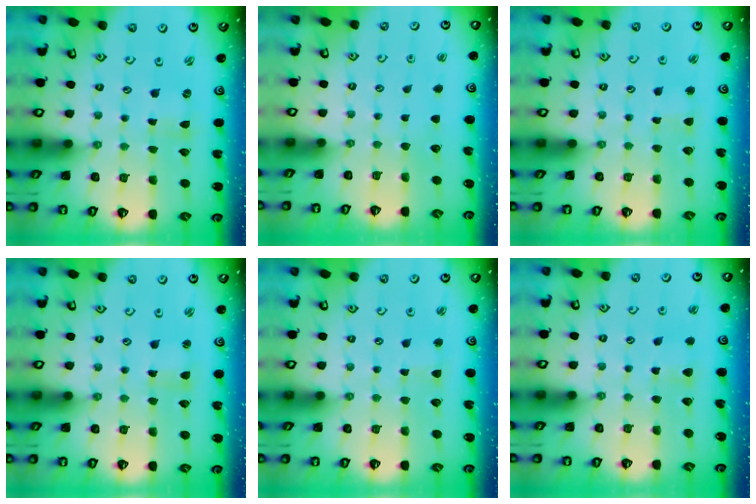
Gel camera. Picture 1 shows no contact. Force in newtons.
{"total": 0.0}
{"total": 2.8, "press": 2.8, "slide": 0.3}
{"total": 1.4, "press": 1.3, "slide": 0.3}
{"total": 2.6, "press": 2.6, "slide": 0.2}
{"total": 3.8, "press": 3.7, "slide": 0.7}